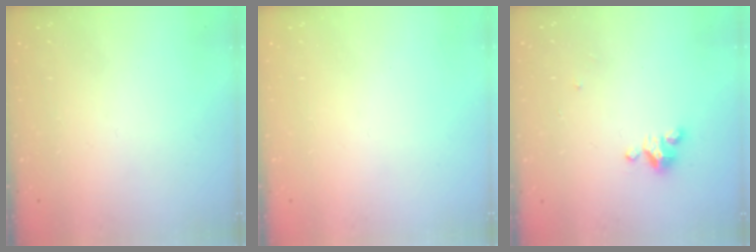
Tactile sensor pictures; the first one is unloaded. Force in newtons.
{"total": 0.0}
{"total": 2.9, "press": 2.9, "slide": 0.3}